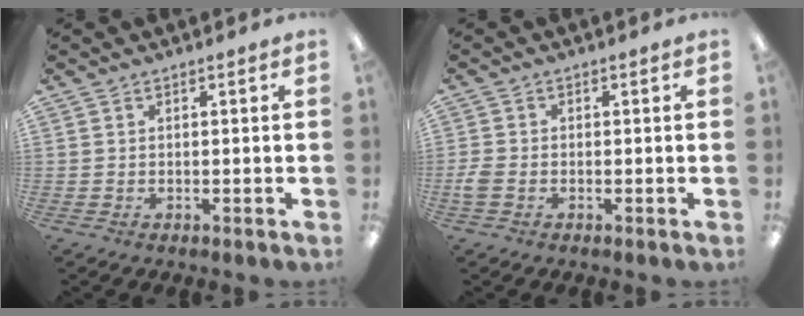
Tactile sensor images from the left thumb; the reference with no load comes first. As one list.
[{"total": 2.7, "force": [-0.7, 1.8, 1.9], "torque": [-0.038, 0.002, -0.014]}]